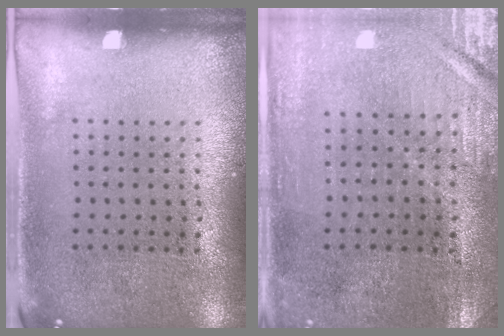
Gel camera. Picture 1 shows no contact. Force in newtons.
{"total": 0.6, "press": 0.5, "slide": 0.3}